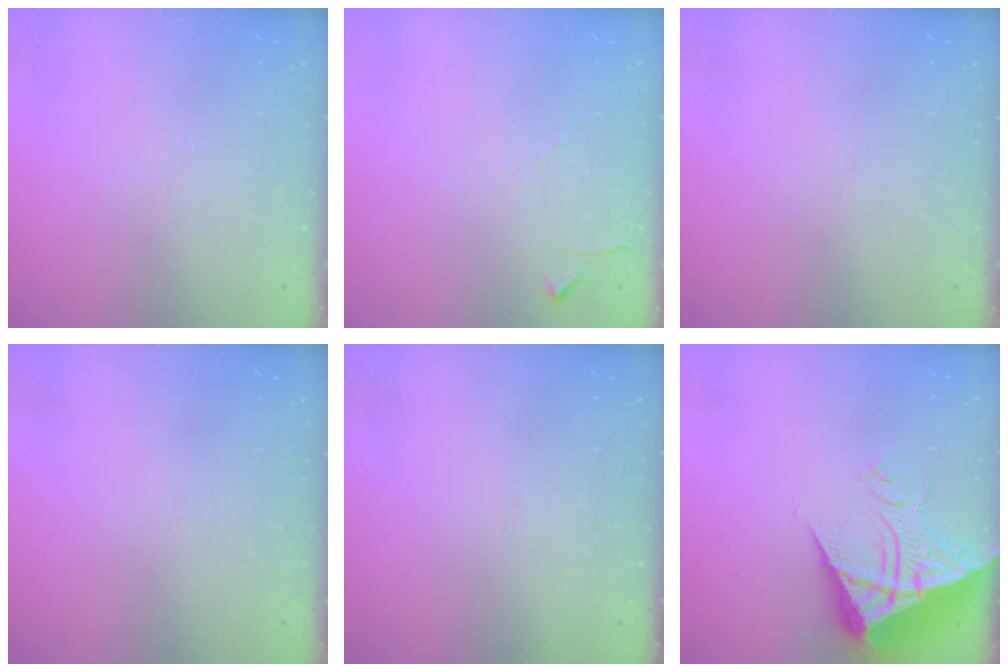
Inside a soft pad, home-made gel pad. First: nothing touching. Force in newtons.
{"total": 4.7, "press": 4.6, "slide": 0.6}
{"total": 0.0}
{"total": 0.0}
{"total": 1.7, "press": 1.7, "slide": 0.1}
{"total": 13.9, "press": 13.9, "slide": 1.3}